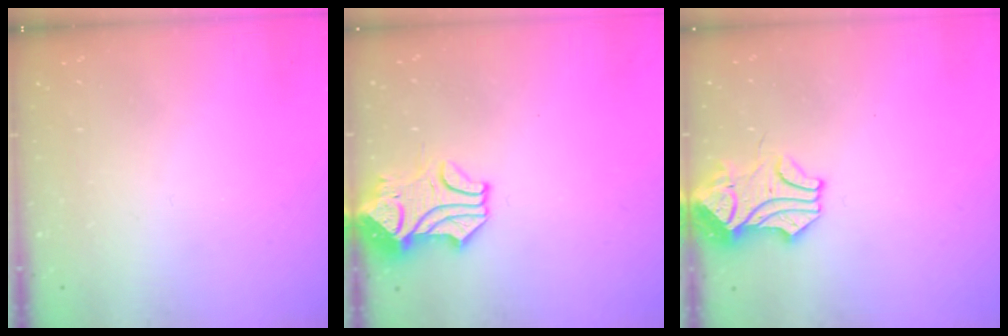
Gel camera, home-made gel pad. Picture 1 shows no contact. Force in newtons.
{"total": 2.0, "press": 1.6, "slide": 1.1}
{"total": 0.0}